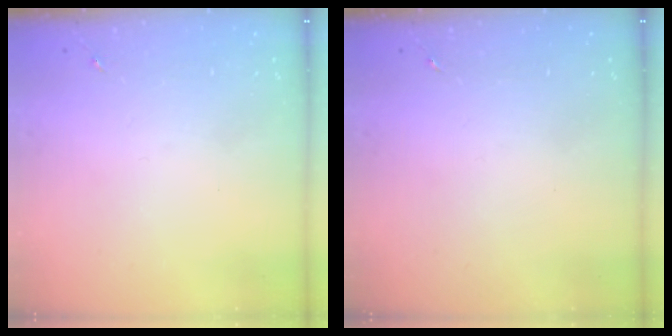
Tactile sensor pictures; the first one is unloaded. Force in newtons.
{"total": 0.0}